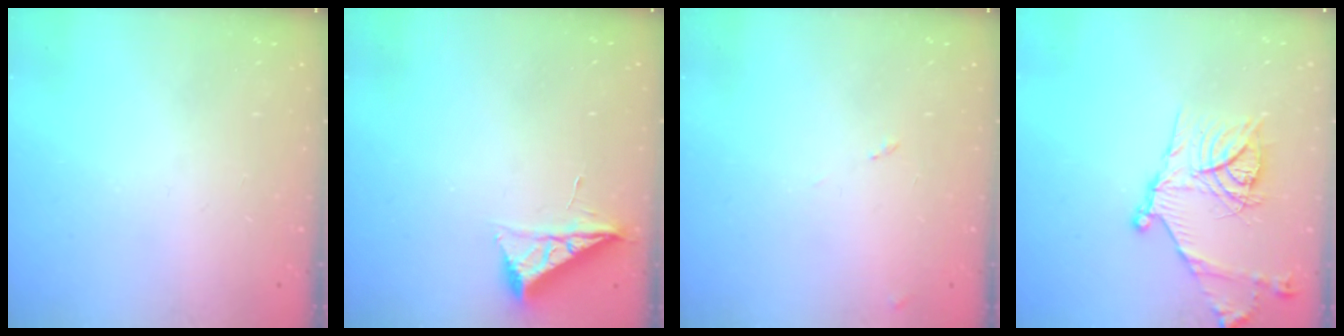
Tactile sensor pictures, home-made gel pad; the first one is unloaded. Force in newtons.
{"total": 6.8, "press": 6.7, "slide": 0.7}
{"total": 7.6, "press": 7.5, "slide": 0.7}
{"total": 18.9, "press": 18.8, "slide": 1.9}